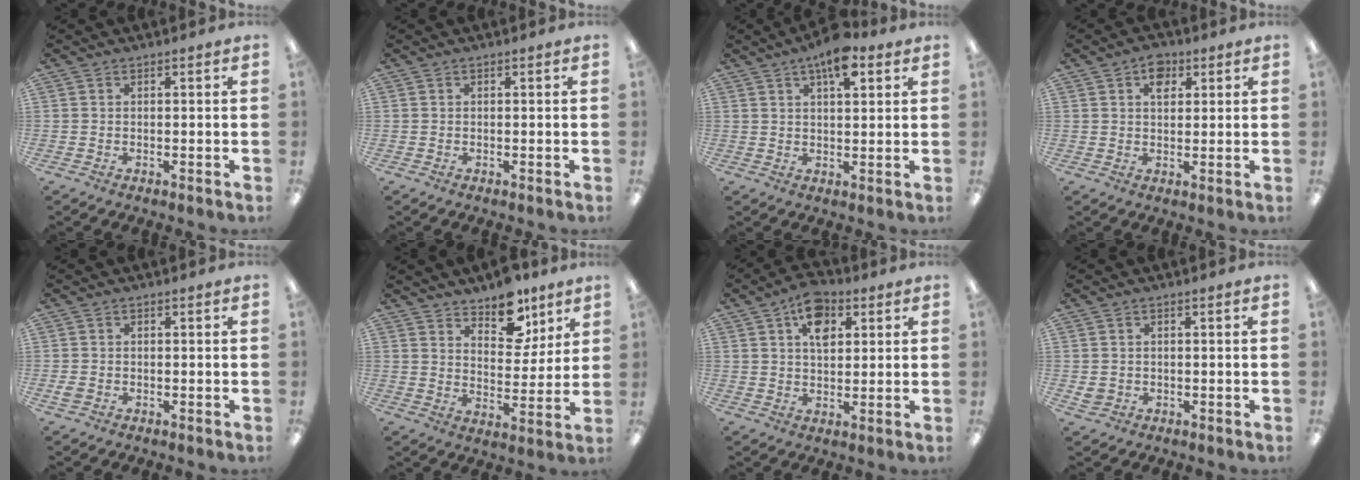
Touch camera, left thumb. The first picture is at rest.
{"total": 0.0}
{"total": 8.4, "force": [4.7, 3.4, 6.1], "torque": [-0.087, -0.016, 0.076]}
{"total": 4.9, "force": [2.5, 3.2, 2.9], "torque": [-0.031, -0.005, 0.038]}
{"total": 1.4, "force": [-0.4, 1.1, 0.8], "torque": [-0.014, 0.003, -0.006]}
{"total": 10.6, "force": [8.5, 5.4, 3.3], "torque": [-0.037, -0.059, 0.153]}
{"total": 9.2, "force": [4.4, 5.7, 5.7], "torque": [-0.083, -0.006, 0.076]}
{"total": 2.0, "force": [0.1, 1.8, 0.8], "torque": [-0.015, 0.005, 0.001]}